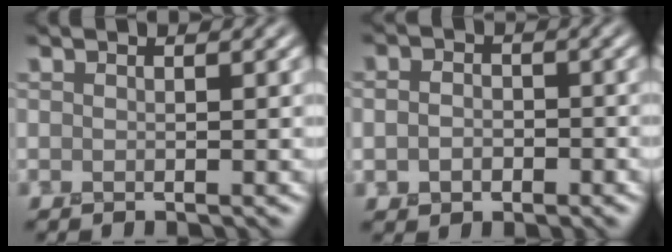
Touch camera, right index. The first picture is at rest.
{"total": 2.3, "force": [-0.5, 1.8, 1.3], "torque": [-0.023, -0.002, -0.015]}